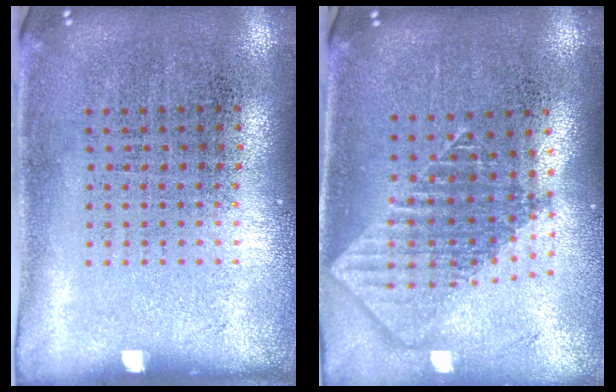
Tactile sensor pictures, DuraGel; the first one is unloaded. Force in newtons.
{"total": 1.9, "press": 1.5, "slide": 1.1}